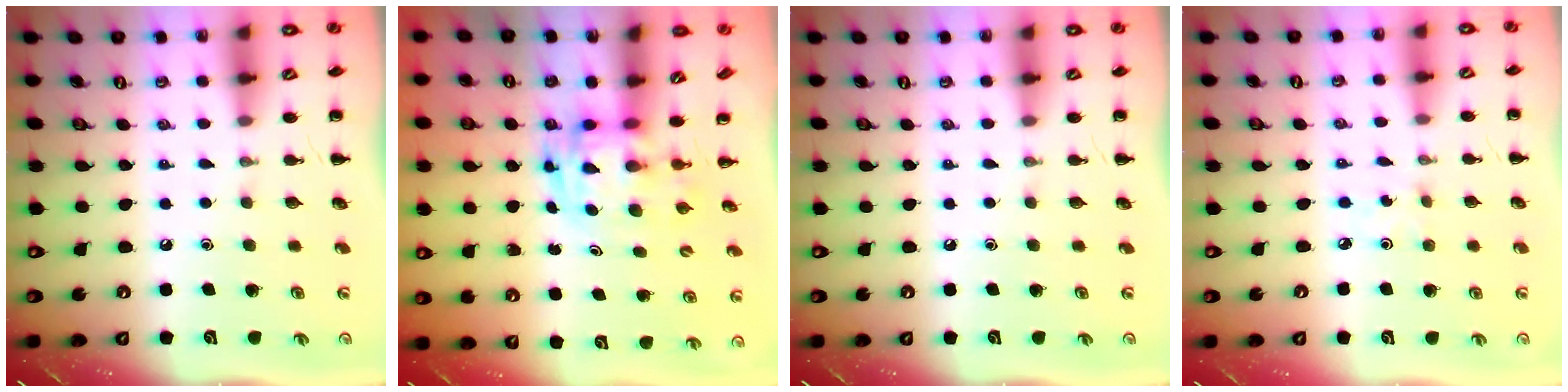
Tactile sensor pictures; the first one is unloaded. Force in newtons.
{"total": 2.9, "press": 2.9, "slide": 0.6}
{"total": 0.0}
{"total": 0.6, "press": 0.6, "slide": 0.2}